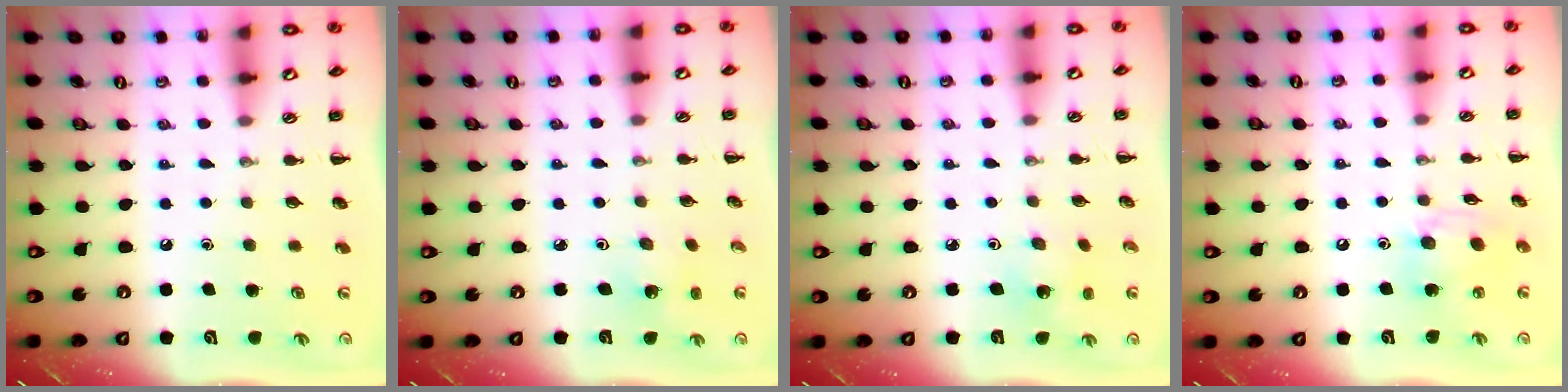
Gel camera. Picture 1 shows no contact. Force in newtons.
{"total": 1.6, "press": 1.5, "slide": 0.7}
{"total": 1.8, "press": 1.6, "slide": 0.7}
{"total": 10.0, "press": 10.0, "slide": 1.1}